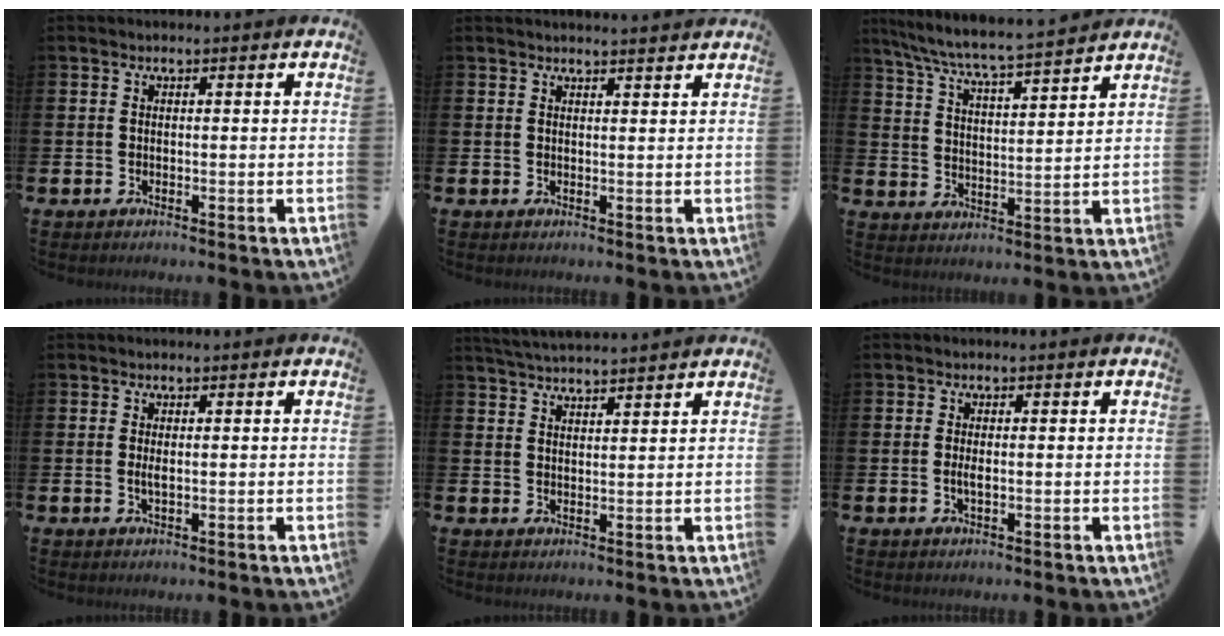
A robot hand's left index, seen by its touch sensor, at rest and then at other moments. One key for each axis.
{"total": 1.7, "fx": 1.7, "fy": -0.1, "fz": 0.0, "tx": 0.005, "ty": -0.010, "tz": 0.030}
{"total": 7.0, "fx": 6.7, "fy": 0.0, "fz": 2.1, "tx": -0.070, "ty": -0.049, "tz": 0.115}
{"total": 1.2, "fx": 0.1, "fy": 0.4, "fz": 1.2, "tx": -0.016, "ty": 0.000, "tz": 0.000}
{"total": 3.9, "fx": 3.9, "fy": -0.2, "fz": 0.3, "tx": -0.017, "ty": -0.018, "tz": 0.070}
{"total": 1.5, "fx": 0.0, "fy": 0.5, "fz": 1.4, "tx": -0.022, "ty": 0.000, "tz": -0.003}